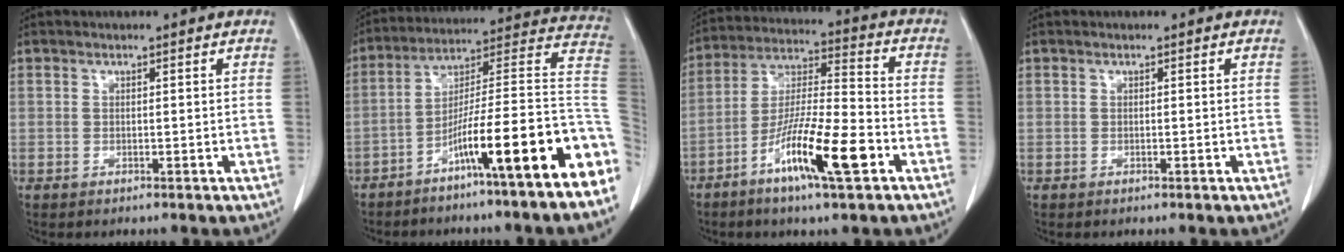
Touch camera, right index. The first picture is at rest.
{"total": 18.9, "force": [-9.6, -0.2, 16.3], "torque": [-0.184, 0.031, -0.165]}
{"total": 14.5, "force": [-6.9, 1.4, 12.7], "torque": [-0.234, -0.009, -0.123]}
{"total": 0.0}